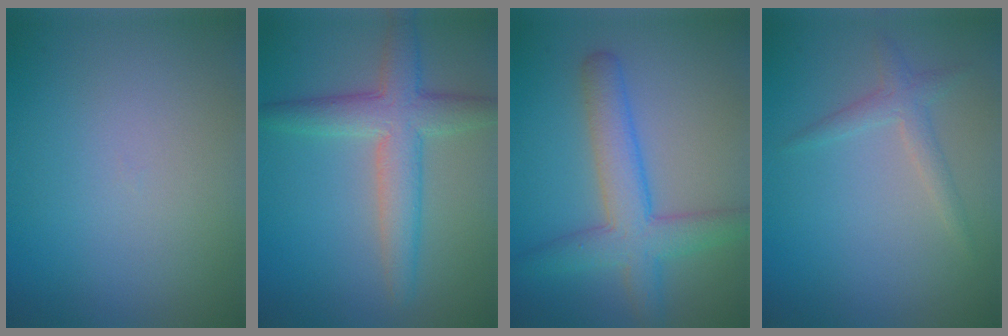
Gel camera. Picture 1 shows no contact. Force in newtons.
{"total": 5.0, "press": 5.0, "slide": 0.2}
{"total": 5.4, "press": 5.4, "slide": 0.1}
{"total": 1.7, "press": 1.7, "slide": 0.1}